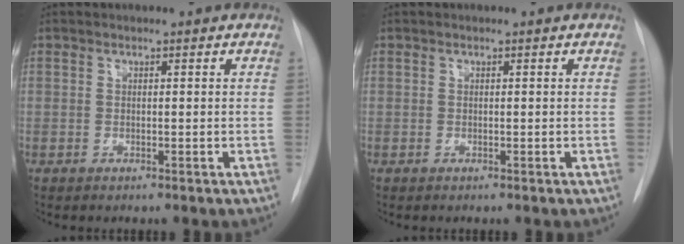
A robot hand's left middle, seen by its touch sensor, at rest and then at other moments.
{"total": 0.0}